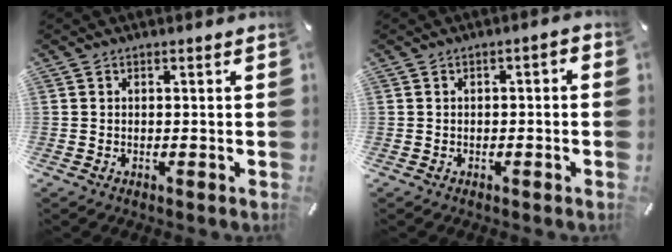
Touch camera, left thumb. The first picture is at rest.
{"total": 2.0, "force": [-1.3, 0.8, 1.3], "torque": [-0.022, 0.008, -0.025]}